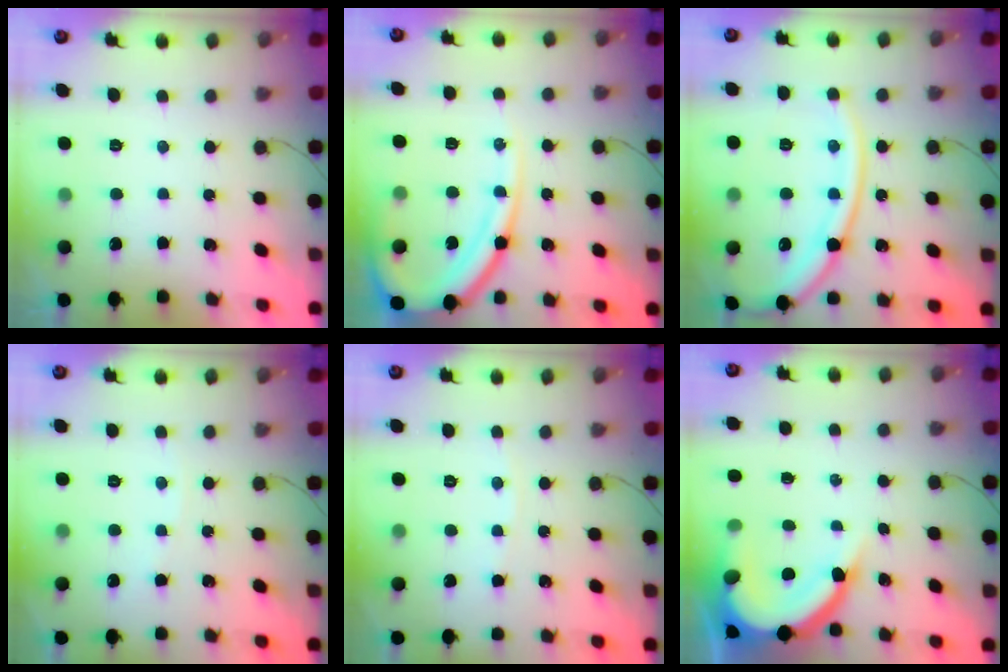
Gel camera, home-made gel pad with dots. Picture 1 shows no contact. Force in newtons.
{"total": 15.2, "press": 15.1, "slide": 1.5}
{"total": 15.6, "press": 15.5, "slide": 1.7}
{"total": 1.5, "press": 1.4, "slide": 0.3}
{"total": 1.5, "press": 1.5, "slide": 0.2}
{"total": 14.3, "press": 14.3, "slide": 1.3}